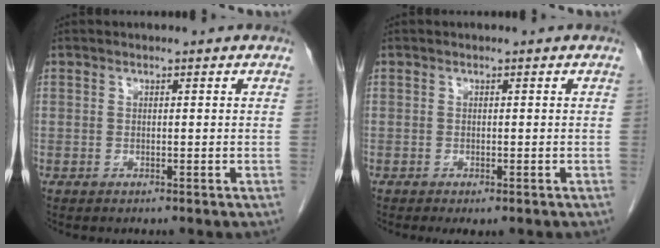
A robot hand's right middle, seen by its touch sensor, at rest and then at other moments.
{"total": 1.9, "force": [-1.3, 0.6, 1.2], "torque": [-0.013, -0.005, -0.015]}